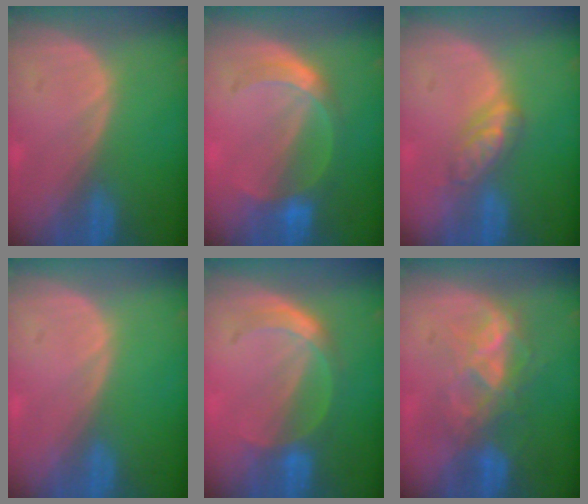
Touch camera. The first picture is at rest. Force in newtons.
{"total": 5.7, "press": 5.4, "slide": 1.8}
{"total": 4.7, "press": 4.4, "slide": 1.4}
{"total": 0.0}
{"total": 4.6, "press": 4.5, "slide": 0.6}
{"total": 6.8, "press": 6.7, "slide": 1.5}